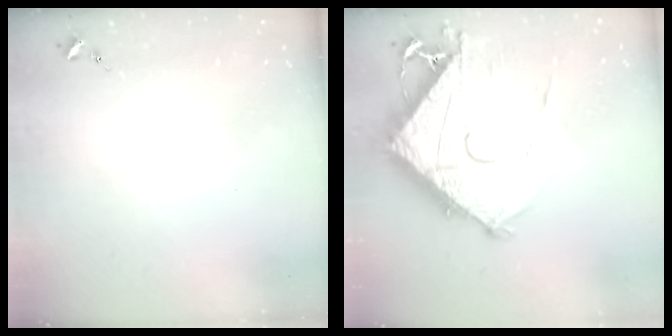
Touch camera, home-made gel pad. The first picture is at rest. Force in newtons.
{"total": 19.0, "press": 18.9, "slide": 1.8}